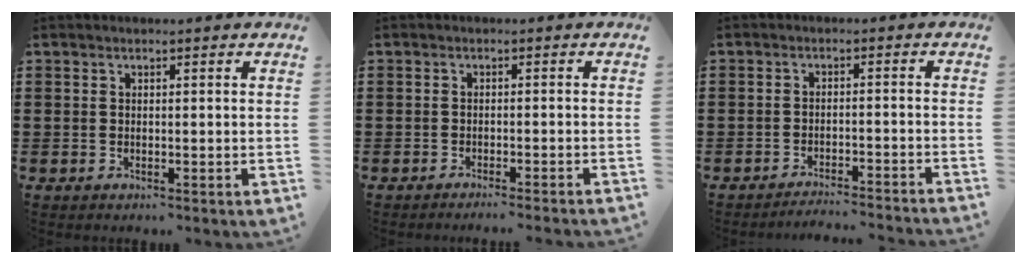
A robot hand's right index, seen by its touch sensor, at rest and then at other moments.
{"total": 1.4, "force": [-1.3, -0.4, 0.4], "torque": [-0.008, 0.001, -0.025]}
{"total": 2.7, "force": [-2.7, -0.3, 0.4], "torque": [-0.011, -0.001, -0.056]}